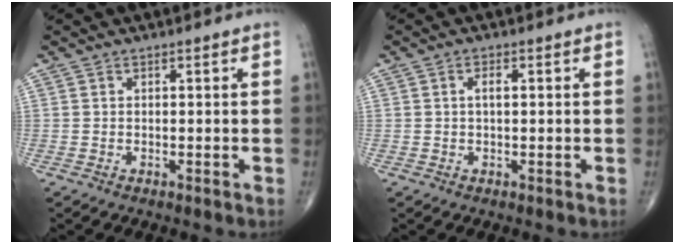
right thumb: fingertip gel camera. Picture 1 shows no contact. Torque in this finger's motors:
{"motor_torque": [-0.06, -0.05, 0.03, -0.02, 0.00]}